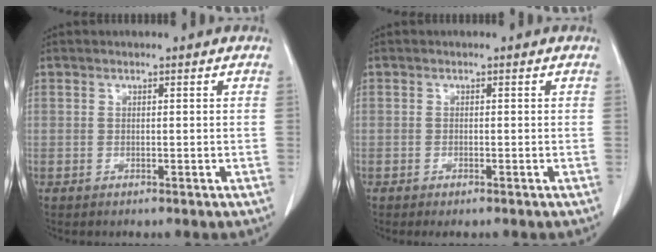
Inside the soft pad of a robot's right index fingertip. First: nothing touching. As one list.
[{"total": 1.2, "force": [-0.7, 0.3, 0.8], "torque": [-0.015, -0.003, -0.005]}]